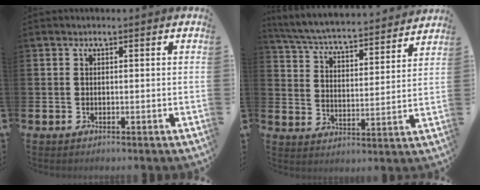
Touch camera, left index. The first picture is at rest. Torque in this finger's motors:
{"motor_torque": [1.06, -1.08, 0.28, 0.10]}